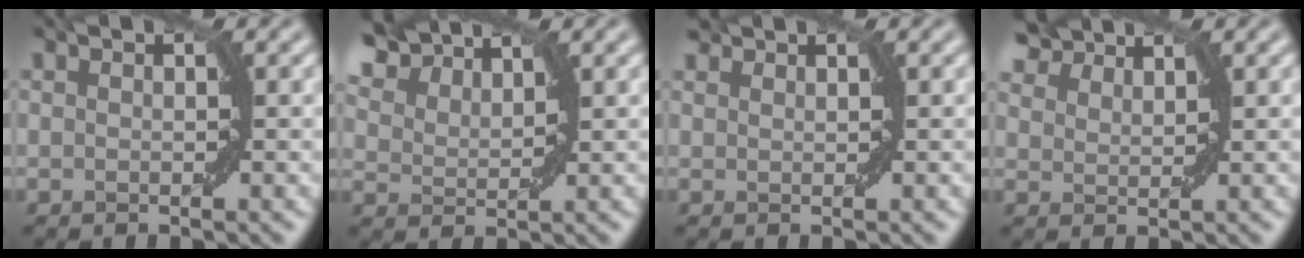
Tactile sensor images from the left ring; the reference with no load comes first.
{"total": 6.2, "force": [5.5, 2.0, 1.9], "torque": [-0.069, 0.004, 0.105]}
{"total": 0.9, "force": [0.9, 0.0, 0.1], "torque": [-0.005, 0.002, 0.016]}
{"total": 4.1, "force": [3.7, 1.3, 1.1], "torque": [-0.036, 0.004, 0.072]}